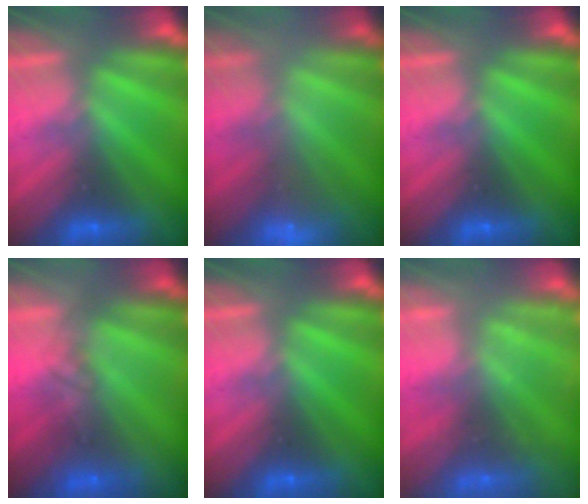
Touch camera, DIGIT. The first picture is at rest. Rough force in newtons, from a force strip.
{"total": 2.3}
{"total": 0.0}
{"total": 1.7}
{"total": 0.0}
{"total": 2.3}